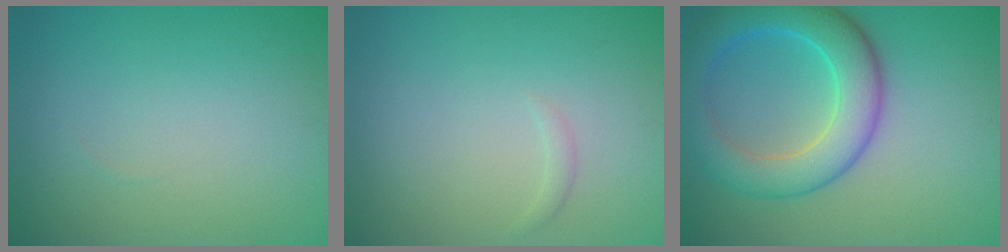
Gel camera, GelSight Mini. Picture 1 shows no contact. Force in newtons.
{"total": 0.5, "press": 0.5, "slide": 0.0}
{"total": 7.7, "press": 7.7, "slide": 0.2}